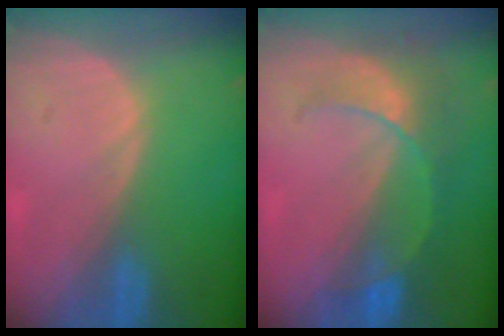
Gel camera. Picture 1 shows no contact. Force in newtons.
{"total": 7.9, "press": 6.9, "slide": 3.8}